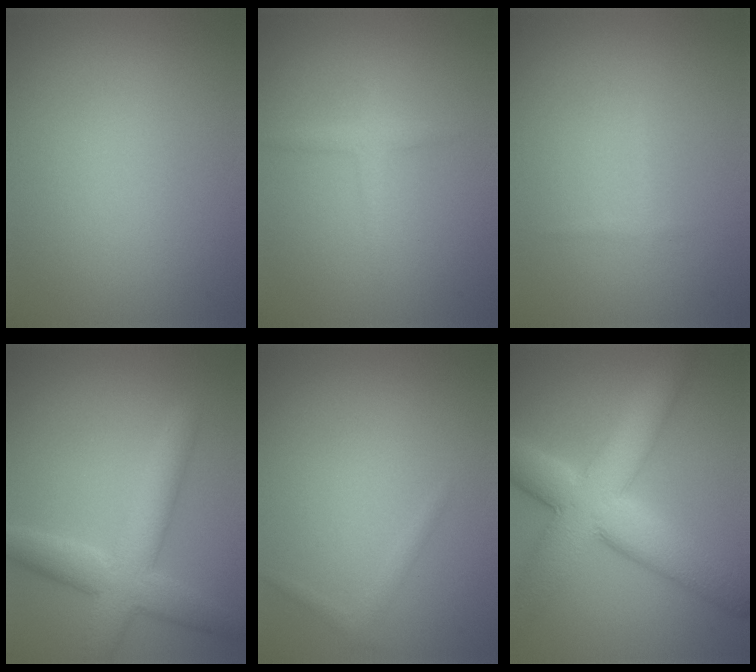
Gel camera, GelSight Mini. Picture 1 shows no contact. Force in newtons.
{"total": 1.5, "press": 1.5, "slide": 0.1}
{"total": 0.6, "press": 0.6, "slide": 0.0}
{"total": 5.6, "press": 5.6, "slide": 0.1}
{"total": 0.9, "press": 0.9, "slide": 0.1}
{"total": 10.1, "press": 10.1, "slide": 0.7}